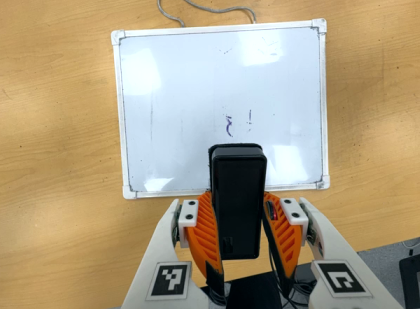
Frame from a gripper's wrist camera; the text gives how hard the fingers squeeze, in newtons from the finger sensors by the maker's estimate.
{"total": 7.8, "left": 6.8, "right": 8.8}